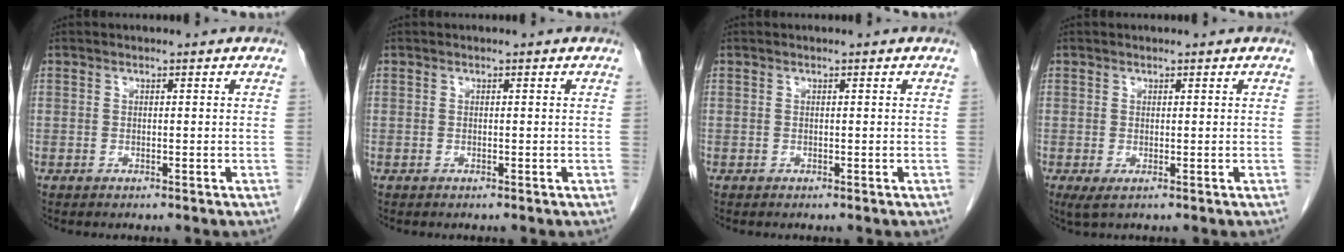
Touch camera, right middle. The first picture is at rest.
{"total": 0.0}
{"total": 0.0}
{"total": 1.6, "force": [-0.4, 0.5, 1.4], "torque": [-0.029, -0.007, 0.002]}